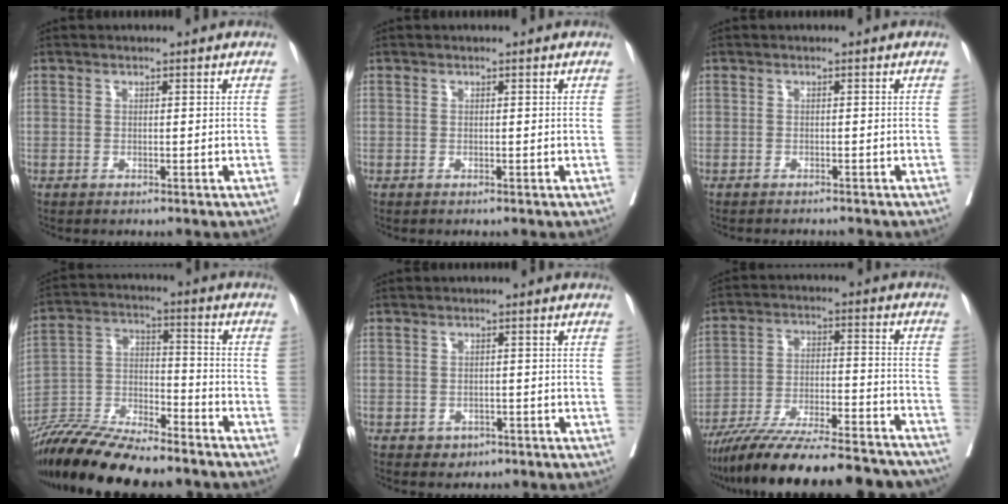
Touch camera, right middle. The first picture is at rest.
{"total": 0.0}
{"total": 3.3, "force": [-3.2, 0.4, 0.8], "torque": [-0.003, -0.006, -0.041]}
{"total": 17.8, "force": [-15.6, 2.7, 8.2], "torque": [-0.162, -0.013, -0.278]}
{"total": 2.0, "force": [-1.1, 1.6, 0.5], "torque": [-0.007, 0.005, -0.009]}
{"total": 26.7, "force": [-23.7, 3.3, 11.7], "torque": [-0.147, -0.018, -0.348]}